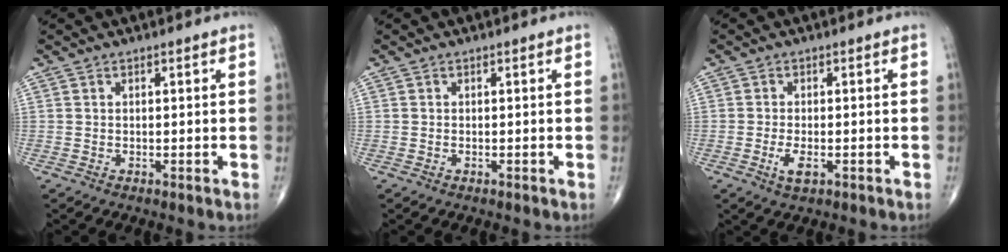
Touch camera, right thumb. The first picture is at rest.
{"total": 0.0}
{"total": 3.2, "force": [-1.2, 1.3, 2.6], "torque": [-0.053, -0.004, -0.019]}